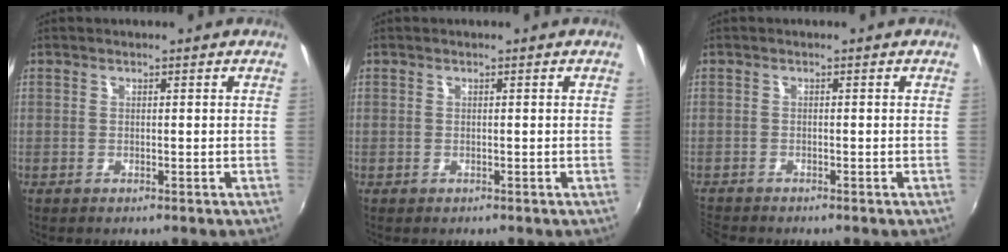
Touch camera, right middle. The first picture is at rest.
{"total": 0.0}
{"total": 2.8, "force": [-2.7, 0.5, 0.4], "torque": [-0.021, -0.015, -0.055]}